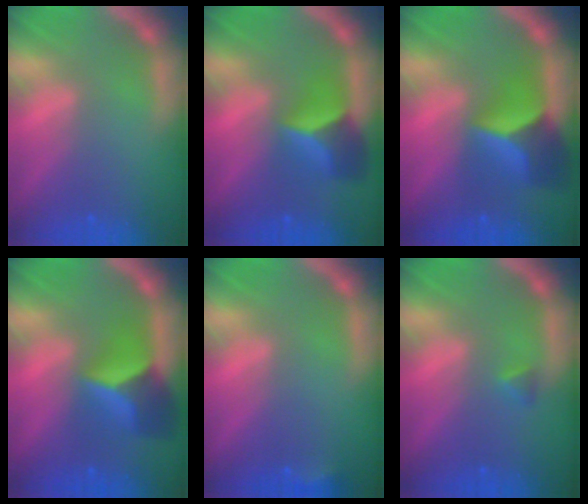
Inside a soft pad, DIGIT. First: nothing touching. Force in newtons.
{"total": 4.9}
{"total": 6.4}
{"total": 6.0}
{"total": 1.4}
{"total": 0.9}